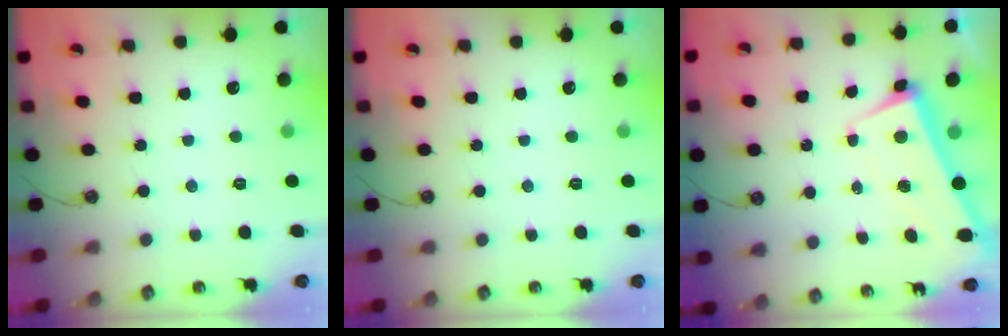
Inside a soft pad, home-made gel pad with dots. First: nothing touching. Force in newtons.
{"total": 0.0}
{"total": 1.9, "press": 1.0, "slide": 1.6}